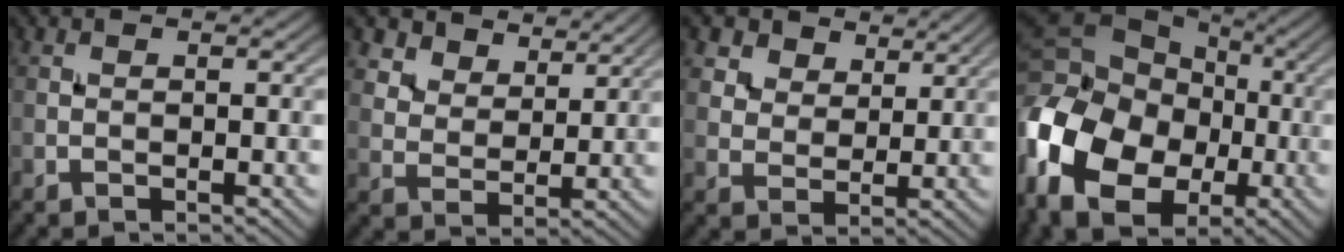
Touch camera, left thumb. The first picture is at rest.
{"total": 7.4, "force": [5.7, 3.9, 2.6], "torque": [-0.071, -0.025, 0.125]}
{"total": 8.0, "force": [5.5, 4.9, 3.1], "torque": [-0.097, -0.015, 0.112]}
{"total": 18.8, "force": [-4.2, 13.6, 12.3], "torque": [-0.296, -0.021, -0.074]}